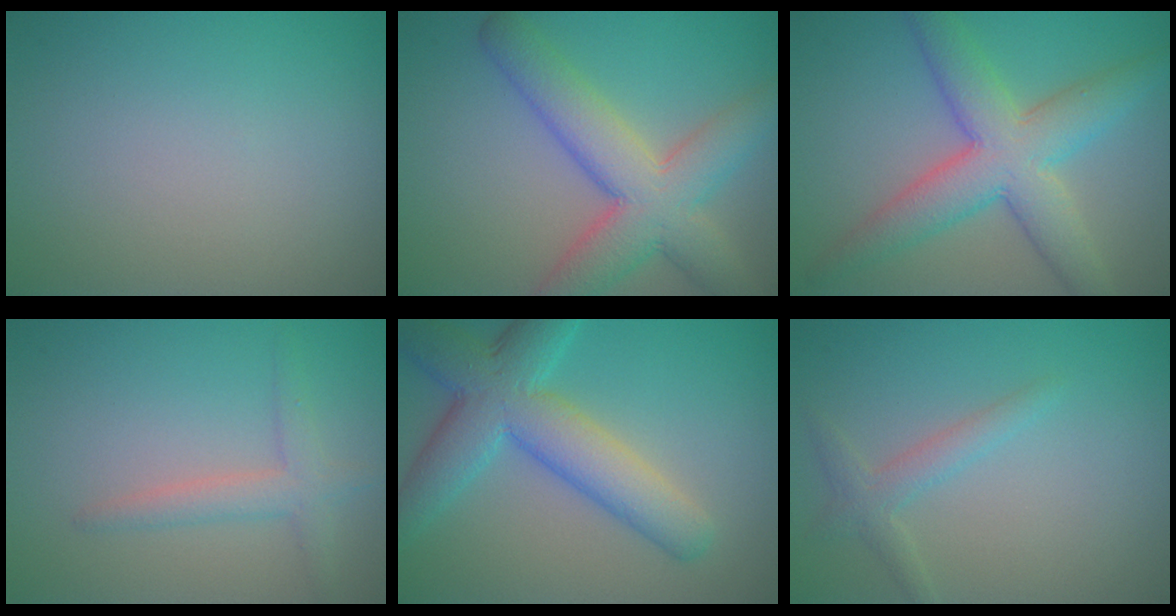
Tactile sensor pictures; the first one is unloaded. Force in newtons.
{"total": 7.4, "press": 7.4, "slide": 0.2}
{"total": 7.1, "press": 7.1, "slide": 0.2}
{"total": 2.3, "press": 2.3, "slide": 0.1}
{"total": 7.5, "press": 7.5, "slide": 0.2}
{"total": 1.9, "press": 1.9, "slide": 0.1}